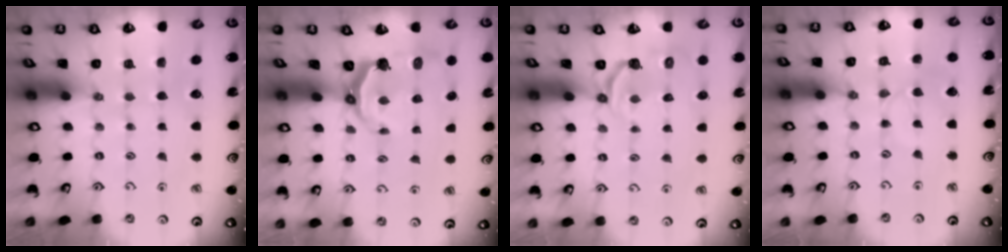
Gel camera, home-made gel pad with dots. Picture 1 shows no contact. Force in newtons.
{"total": 5.6, "press": 4.0, "slide": 4.0}
{"total": 3.7, "press": 2.0, "slide": 3.1}
{"total": 1.5, "press": 1.5, "slide": 0.4}